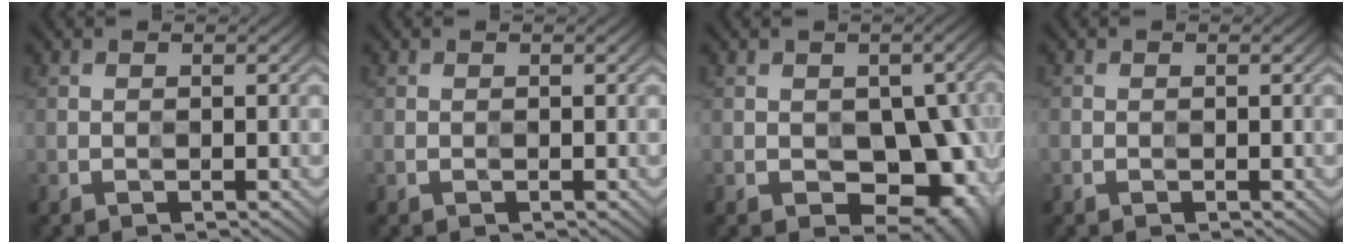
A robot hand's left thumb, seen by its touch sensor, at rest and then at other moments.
{"total": 0.5, "force": [-0.2, 0.3, 0.4], "torque": [-0.011, 0.000, -0.004]}
{"total": 11.9, "force": [-3.5, 7.9, 8.3], "torque": [-0.101, -0.011, -0.035]}
{"total": 1.1, "force": [-0.4, 0.9, 0.6], "torque": [-0.013, 0.001, -0.011]}